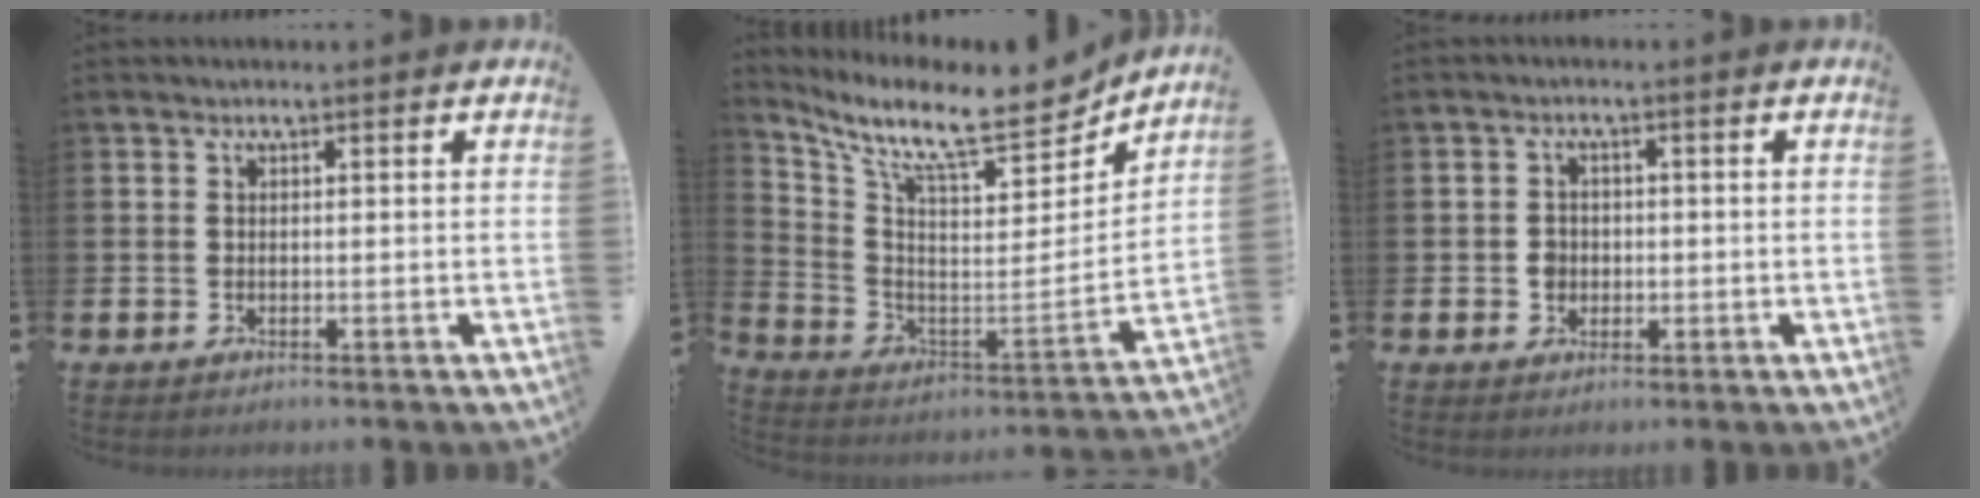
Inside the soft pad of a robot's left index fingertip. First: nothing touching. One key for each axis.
{"total": 11.9, "fx": 10.2, "fy": 2.2, "fz": 5.7, "tx": -0.135, "ty": -0.084, "tz": 0.164}
{"total": 2.2, "fx": -0.3, "fy": 2.1, "fz": 0.7, "tx": -0.009, "ty": 0.004, "tz": -0.011}